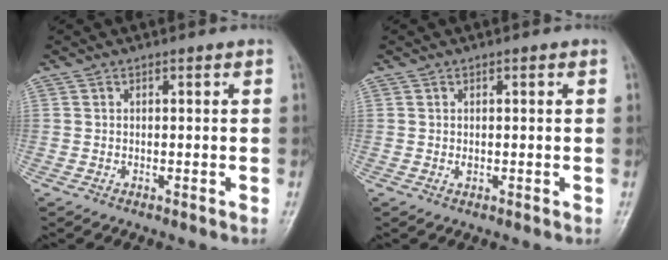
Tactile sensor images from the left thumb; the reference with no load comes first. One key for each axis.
{"total": 1.1, "fx": 0.1, "fy": 0.6, "fz": 0.9, "tx": -0.011, "ty": 0.002, "tz": 0.005}